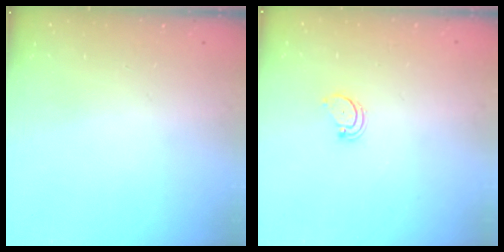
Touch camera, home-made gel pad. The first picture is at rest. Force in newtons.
{"total": 1.9, "press": 1.9, "slide": 0.2}